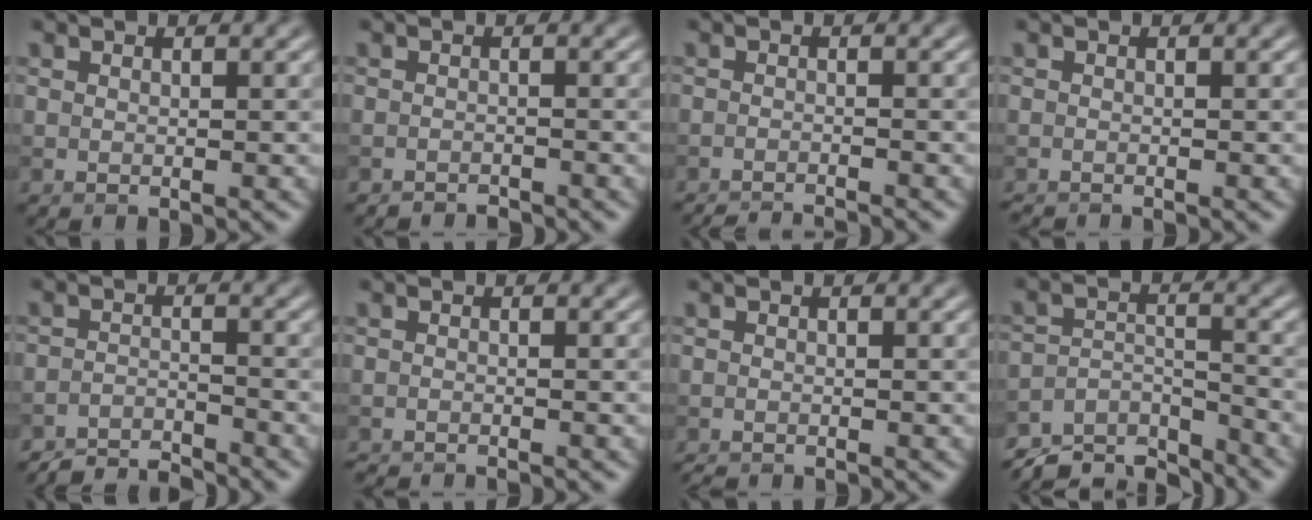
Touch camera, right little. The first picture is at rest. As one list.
[{"total": 1.2, "force": [-1.2, 0.1, 0.2], "torque": [0.002, -0.001, -0.021]}, {"total": 3.7, "force": [-3.4, 0.4, 1.2], "torque": [-0.014, -0.007, -0.054]}, {"total": 0.9, "force": [-0.9, -0.1, 0.1], "torque": [0.004, -0.004, -0.016]}, {"total": 4.0, "force": [-3.9, 0.5, 0.8], "torque": [-0.014, -0.004, -0.075]}, {"total": 1.5, "force": [-1.5, 0.0, 0.3], "torque": [0.000, -0.006, -0.027]}, {"total": 0.8, "force": [-0.8, -0.1, 0.1], "torque": [0.003, -0.004, -0.016]}, {"total": 7.1, "force": [-6.6, 1.7, 2.1], "torque": [-0.036, -0.010, -0.117]}]